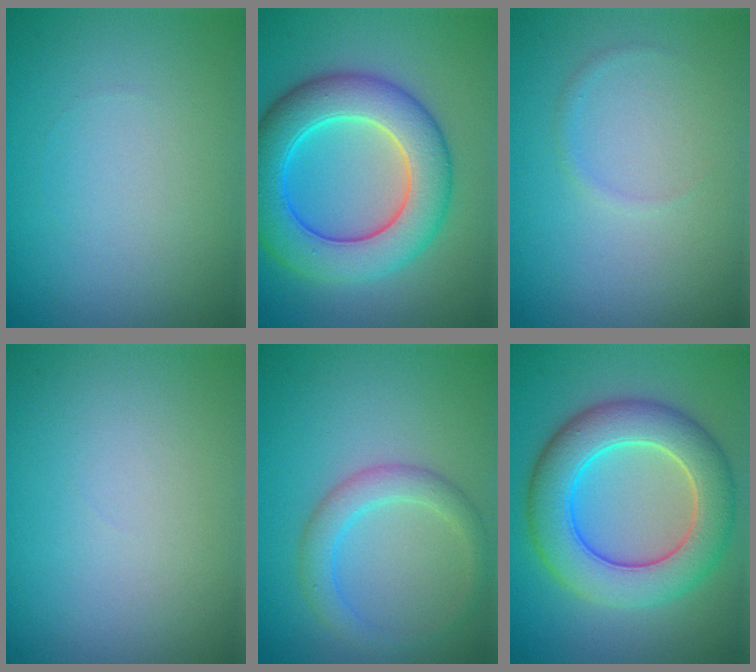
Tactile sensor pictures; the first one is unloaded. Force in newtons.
{"total": 8.8, "press": 8.8, "slide": 0.4}
{"total": 0.7, "press": 0.7, "slide": 0.1}
{"total": 0.0}
{"total": 2.8, "press": 2.8, "slide": 0.1}
{"total": 8.1, "press": 8.1, "slide": 0.4}